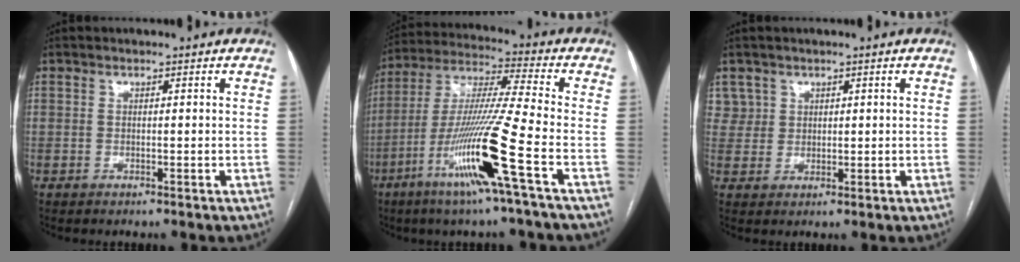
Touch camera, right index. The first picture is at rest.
{"total": 16.4, "force": [-6.9, -1.6, 14.8], "torque": [-0.299, -0.022, -0.133]}
{"total": 3.2, "force": [1.8, 2.6, -0.3], "torque": [0.021, 0.006, 0.029]}